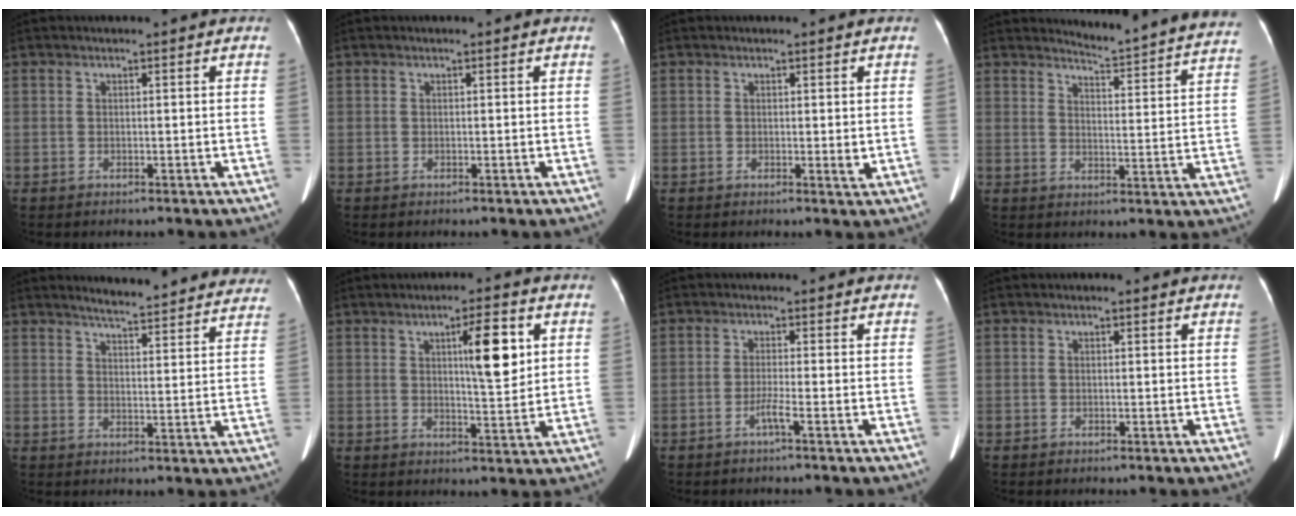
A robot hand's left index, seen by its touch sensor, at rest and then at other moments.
{"total": 0.0}
{"total": 0.9, "force": [0.1, 0.2, 0.9], "torque": [-0.011, -0.004, 0.001]}
{"total": 17.2, "force": [16.9, -0.1, 3.2], "torque": [-0.038, -0.097, 0.179]}
{"total": 18.3, "force": [17.3, 2.3, 5.8], "torque": [-0.064, -0.034, 0.198]}
{"total": 7.5, "force": [2.4, 1.3, 7.0], "torque": [-0.106, 0.002, 0.035]}
{"total": 1.9, "force": [-1.1, -0.5, 1.5], "torque": [-0.028, 0.000, -0.023]}
{"total": 0.7, "force": [-0.3, 0.6, 0.1], "torque": [0.000, 0.005, -0.008]}